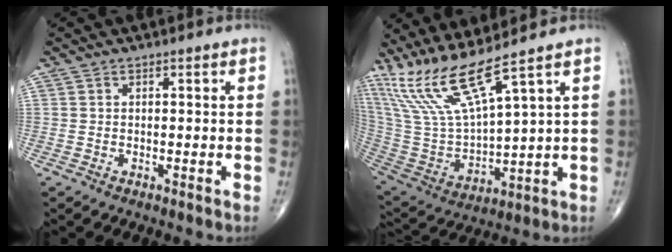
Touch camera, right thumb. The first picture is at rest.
{"total": 14.5, "force": [11.0, 0.3, 9.4], "torque": [-0.204, -0.058, 0.237]}